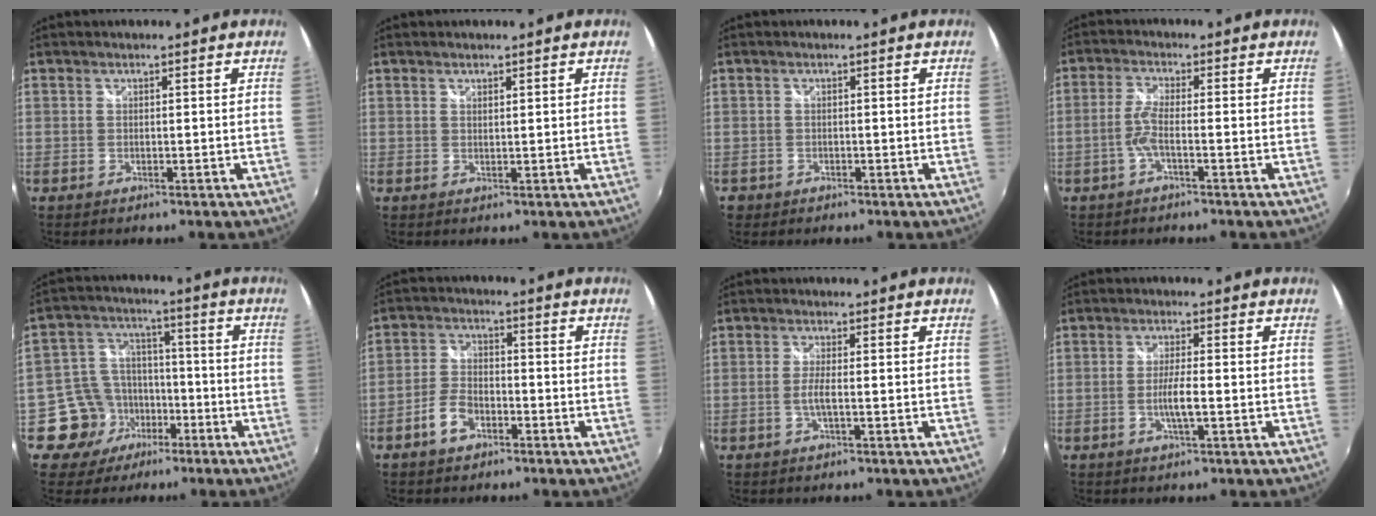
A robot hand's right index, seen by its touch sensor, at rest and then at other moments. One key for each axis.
{"total": 0.7, "fx": 0.6, "fy": 0.1, "fz": 0.3, "tx": -0.004, "ty": 0.001, "tz": 0.012}
{"total": 1.7, "fx": -0.8, "fy": 1.5, "fz": 0.3, "tx": -0.009, "ty": 0.001, "tz": -0.013}
{"total": 3.3, "fx": -1.5, "fy": 0.1, "fz": 3.0, "tx": -0.073, "ty": 0.001, "tz": -0.030}
{"total": 10.5, "fx": -5.4, "fy": 8.8, "fz": 1.9, "tx": -0.059, "ty": 0.033, "tz": -0.080}
{"total": 5.8, "fx": -3.2, "fy": 3.2, "fz": 3.5, "tx": -0.079, "ty": 0.009, "tz": -0.059}
{"total": 2.4, "fx": -0.7, "fy": 0.0, "fz": 2.3, "tx": -0.047, "ty": -0.003, "tz": -0.015}
{"total": 4.0, "fx": -1.2, "fy": 0.2, "fz": 3.8, "tx": -0.071, "ty": -0.005, "tz": -0.022}